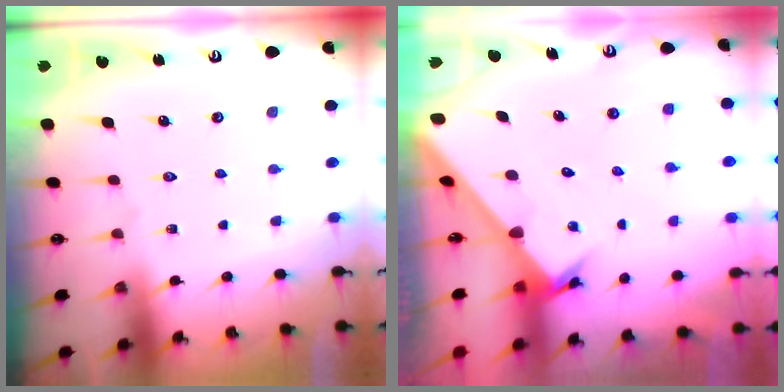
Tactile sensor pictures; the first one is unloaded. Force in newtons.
{"total": 2.7, "press": 2.7, "slide": 0.3}